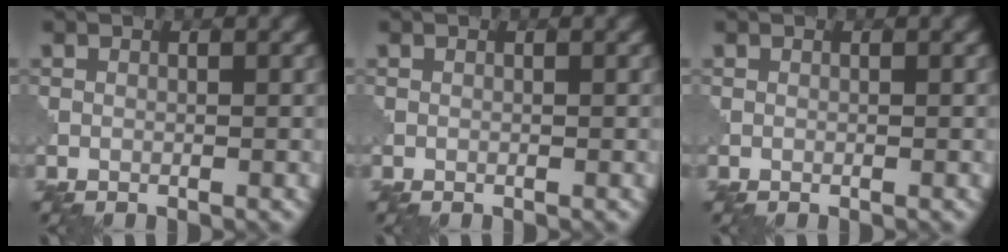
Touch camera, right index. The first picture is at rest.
{"total": 0.0}
{"total": 0.0}